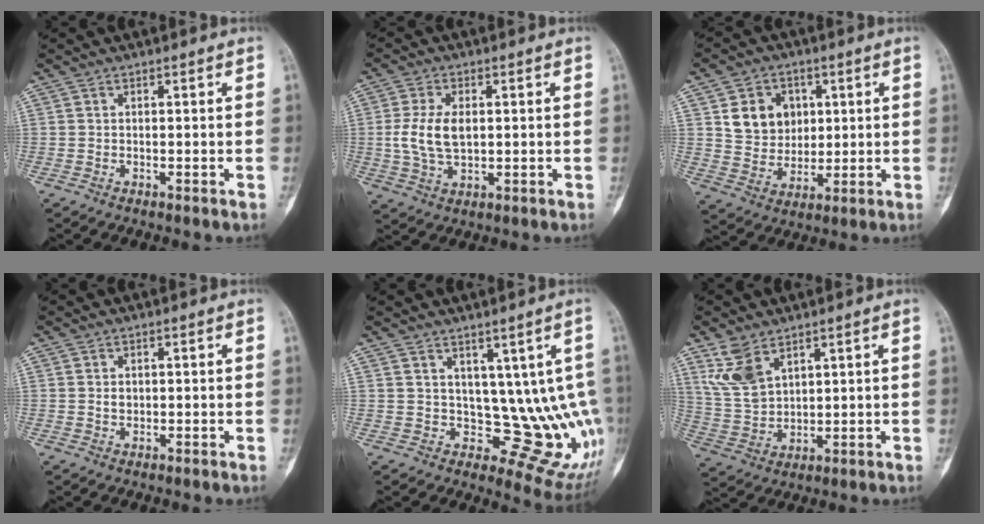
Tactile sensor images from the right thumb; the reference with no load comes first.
{"total": 7.9, "force": [0.5, 4.4, 6.5], "torque": [-0.131, -0.002, 0.013]}
{"total": 10.3, "force": [3.0, 8.5, 4.9], "torque": [-0.039, -0.013, 0.061]}
{"total": 1.3, "force": [0.2, 1.0, 0.8], "torque": [-0.005, 0.001, 0.005]}
{"total": 10.7, "force": [2.8, 6.5, 8.1], "torque": [-0.051, -0.029, 0.059]}
{"total": 8.3, "force": [5.1, 4.6, 4.7], "torque": [-0.086, -0.018, 0.117]}